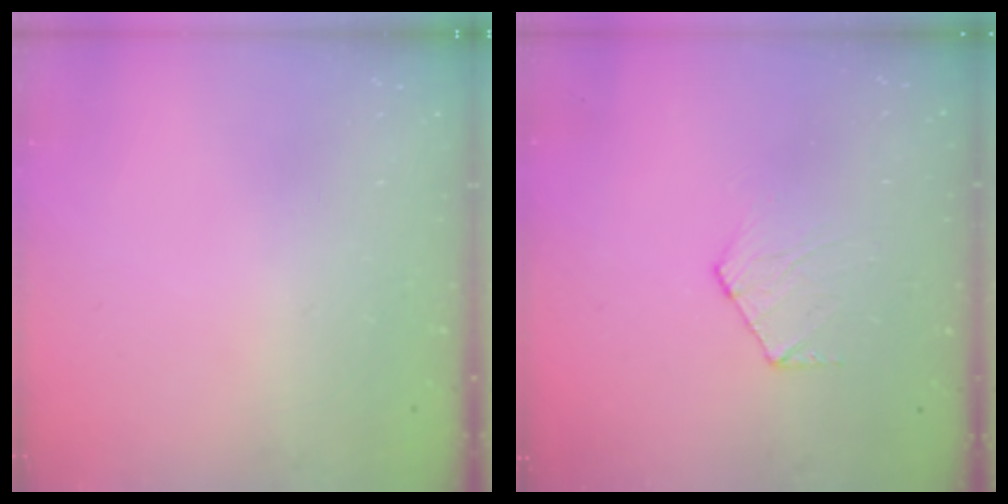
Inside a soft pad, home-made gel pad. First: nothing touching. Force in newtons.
{"total": 5.9, "press": 5.9, "slide": 0.6}